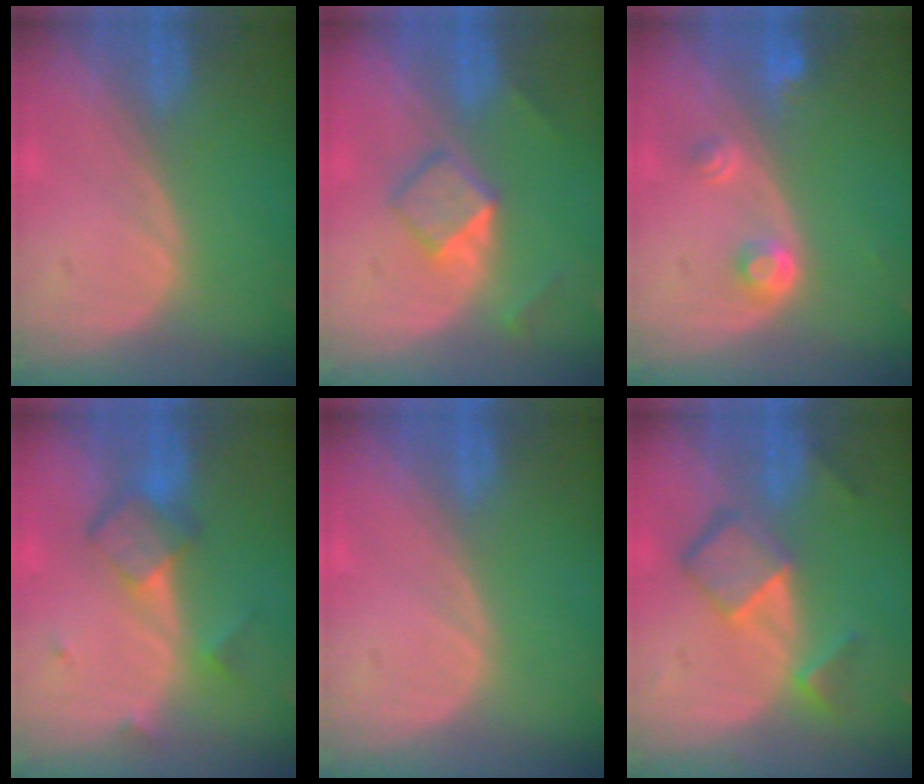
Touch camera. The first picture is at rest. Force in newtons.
{"total": 5.4, "press": 4.6, "slide": 2.8}
{"total": 3.0, "press": 2.8, "slide": 0.9}
{"total": 6.0, "press": 5.3, "slide": 2.8}
{"total": 0.0}
{"total": 6.9, "press": 6.0, "slide": 3.5}